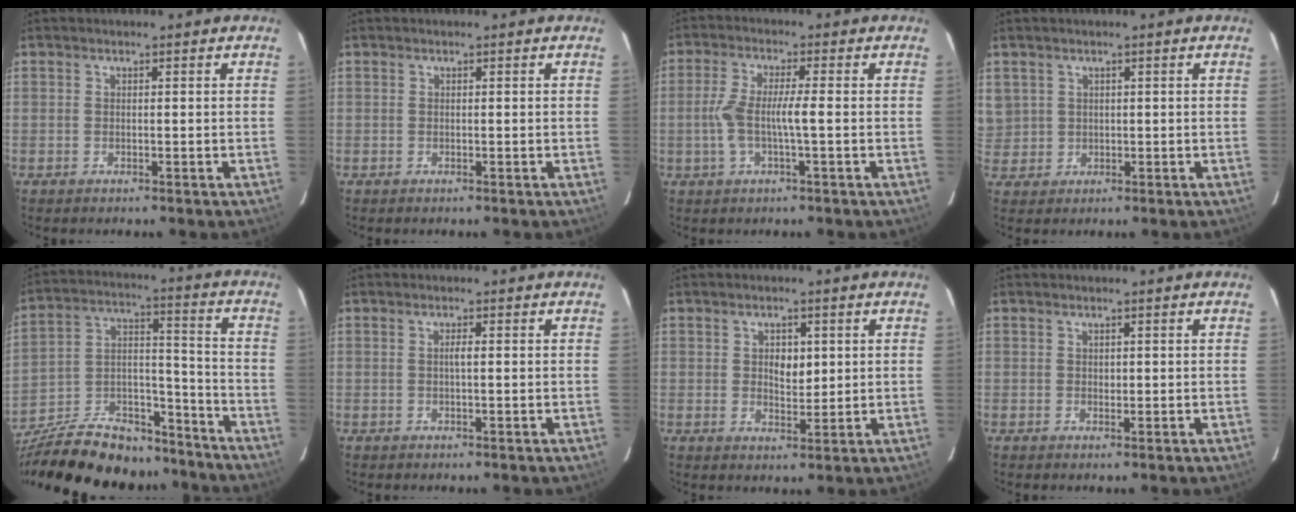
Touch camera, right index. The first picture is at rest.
{"total": 0.0}
{"total": 5.9, "force": [-0.7, 0.6, 5.8], "torque": [-0.126, 0.007, -0.015]}
{"total": 5.0, "force": [1.8, 4.6, 0.6], "torque": [-0.023, 0.011, 0.048]}
{"total": 22.5, "force": [-19.9, 6.4, 8.2], "torque": [-0.165, 0.014, -0.322]}
{"total": 1.1, "force": [0.0, 0.0, 1.1], "torque": [-0.022, 0.001, -0.001]}
{"total": 3.7, "force": [0.8, 2.1, 2.9], "torque": [-0.043, -0.002, 0.017]}
{"total": 0.6, "force": [0.1, 0.5, 0.4], "torque": [-0.006, 0.001, 0.001]}